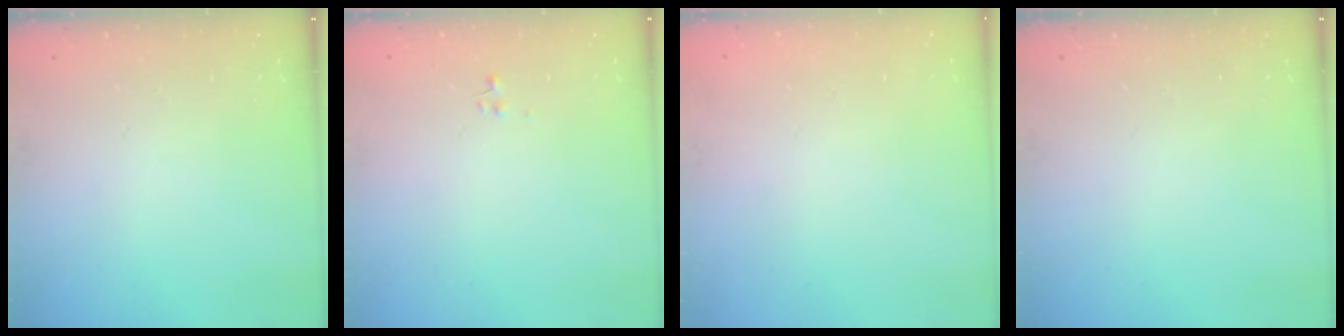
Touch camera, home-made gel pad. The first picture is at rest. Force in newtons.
{"total": 0.0}
{"total": 1.7, "press": 1.7, "slide": 0.2}
{"total": 0.0}